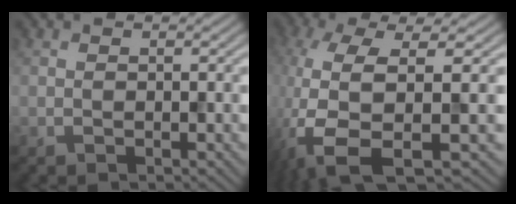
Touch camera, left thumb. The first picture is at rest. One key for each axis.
{"total": 12.8, "fx": -3.9, "fy": 4.0, "fz": 11.5, "tx": -0.256, "ty": -0.025, "tz": -0.063}